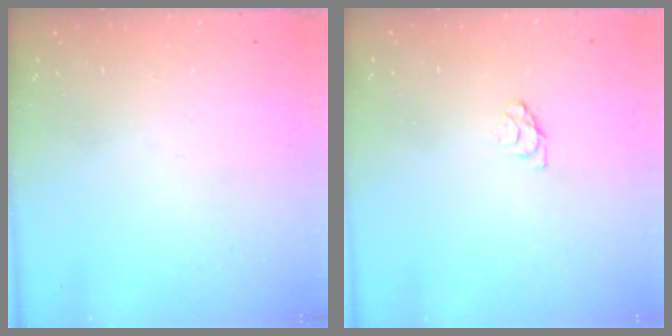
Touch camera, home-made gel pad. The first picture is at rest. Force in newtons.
{"total": 3.7, "press": 3.7, "slide": 0.4}